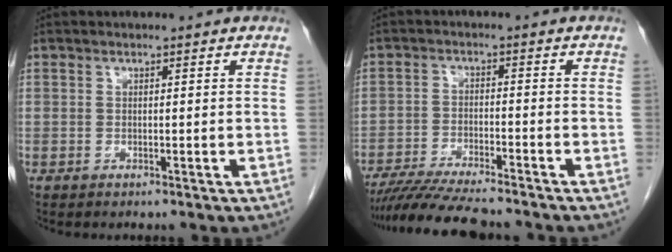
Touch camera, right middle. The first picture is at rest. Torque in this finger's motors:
{"motor_torque": [1.15, -0.99, 0.21, 0.11]}